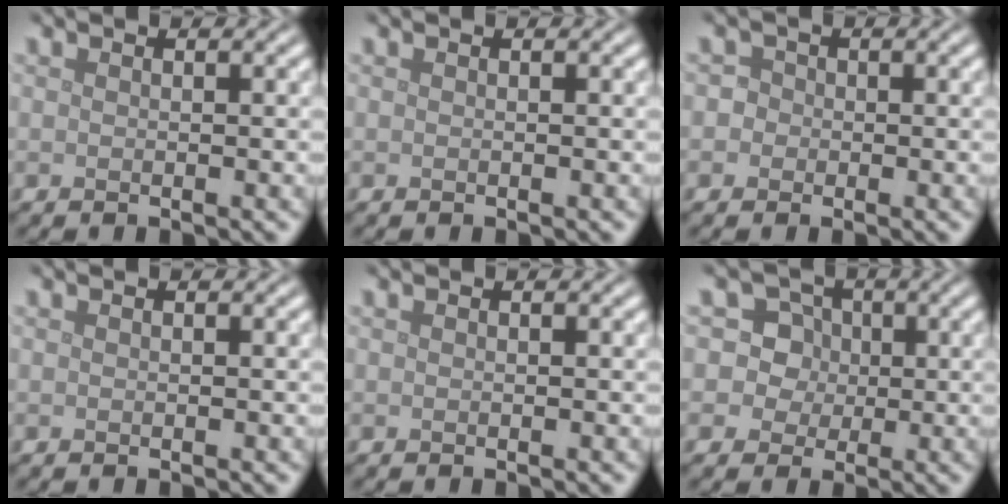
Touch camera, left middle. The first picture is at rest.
{"total": 0.0}
{"total": 2.3, "force": [0.2, 2.1, 0.8], "torque": [0.011, 0.016, -0.025]}
{"total": 0.0}
{"total": 0.0}
{"total": 5.8, "force": [2.1, 5.0, 2.1], "torque": [-0.016, 0.027, 0.014]}